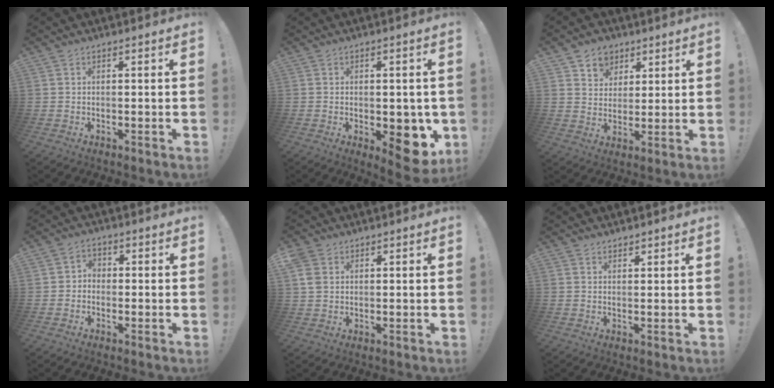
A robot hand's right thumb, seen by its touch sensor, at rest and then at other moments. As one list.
[{"total": 9.6, "force": [-2.7, 5.8, 7.2], "torque": [-0.053, 0.009, -0.034]}, {"total": 8.2, "force": [4.4, 6.8, 1.1], "torque": [-0.018, -0.036, 0.089]}, {"total": 3.1, "force": [-1.6, 2.5, 1.0], "torque": [-0.017, 0.013, -0.028]}, {"total": 4.1, "force": [1.7, 3.2, 1.9], "torque": [-0.041, 0.001, 0.035]}, {"total": 1.3, "force": [1.2, 0.4, 0.1], "torque": [0.006, -0.008, 0.021]}]